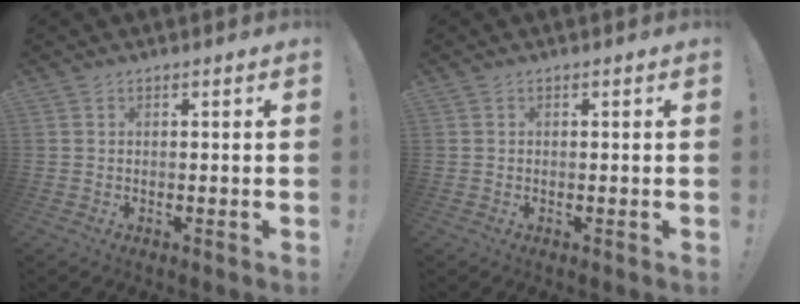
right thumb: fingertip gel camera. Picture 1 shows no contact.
{"total": 0.0}